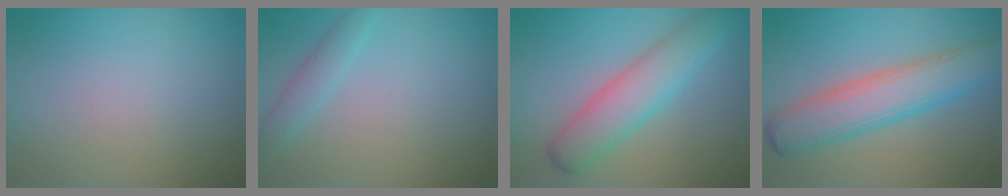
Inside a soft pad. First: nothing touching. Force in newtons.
{"total": 2.0, "press": 2.0, "slide": 0.1}
{"total": 5.6, "press": 5.6, "slide": 0.2}
{"total": 6.5, "press": 6.5, "slide": 0.2}